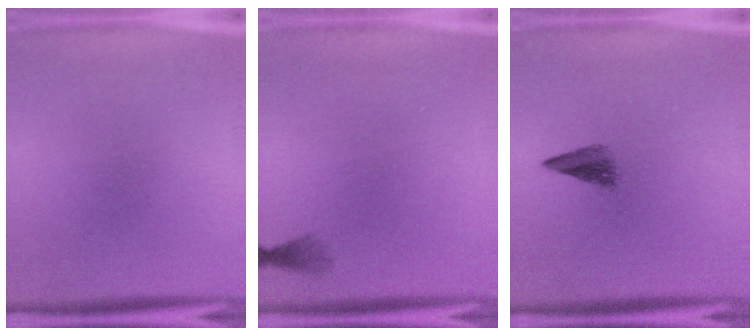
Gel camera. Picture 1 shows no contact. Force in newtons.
{"total": 1.0}
{"total": 2.9}